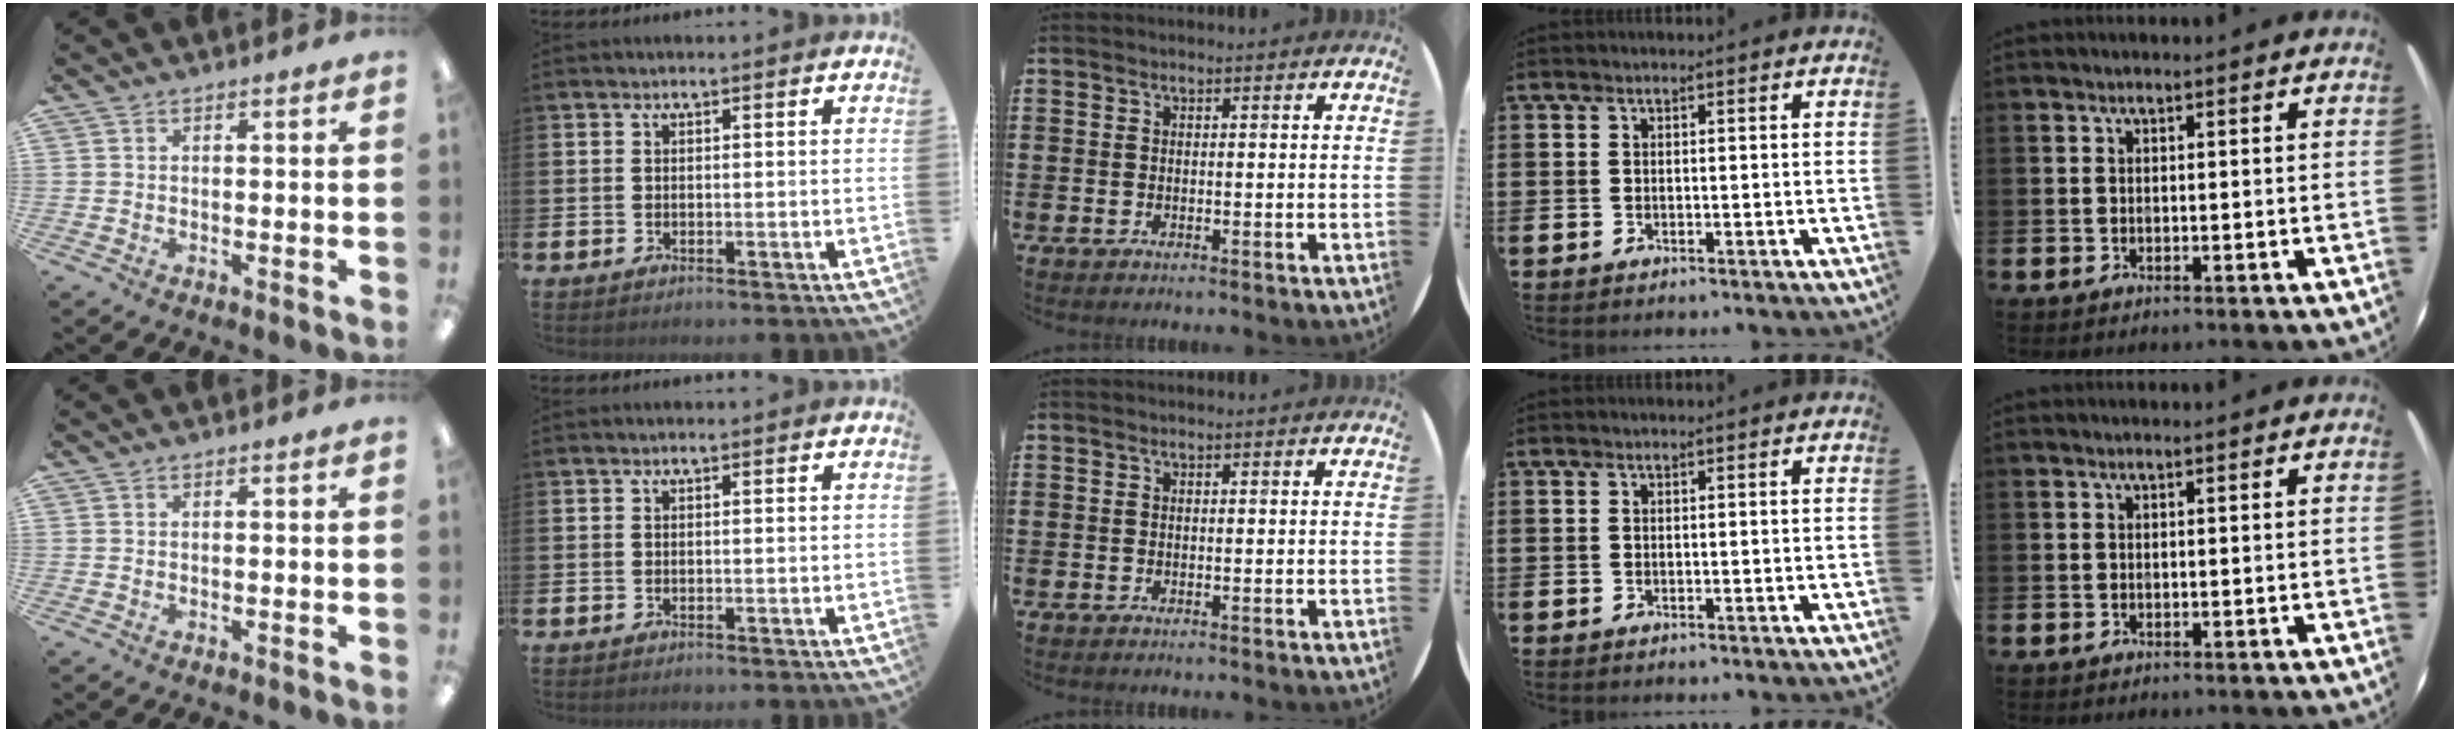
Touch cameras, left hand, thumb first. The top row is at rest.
{}